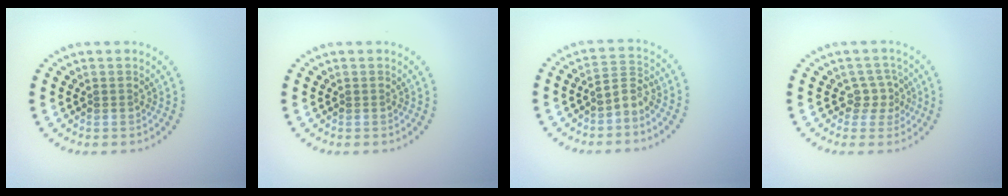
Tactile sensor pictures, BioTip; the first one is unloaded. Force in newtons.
{"total": 0.0}
{"total": 2.3, "press": 1.5, "slide": 1.7}
{"total": 2.1, "press": 1.6, "slide": 1.4}